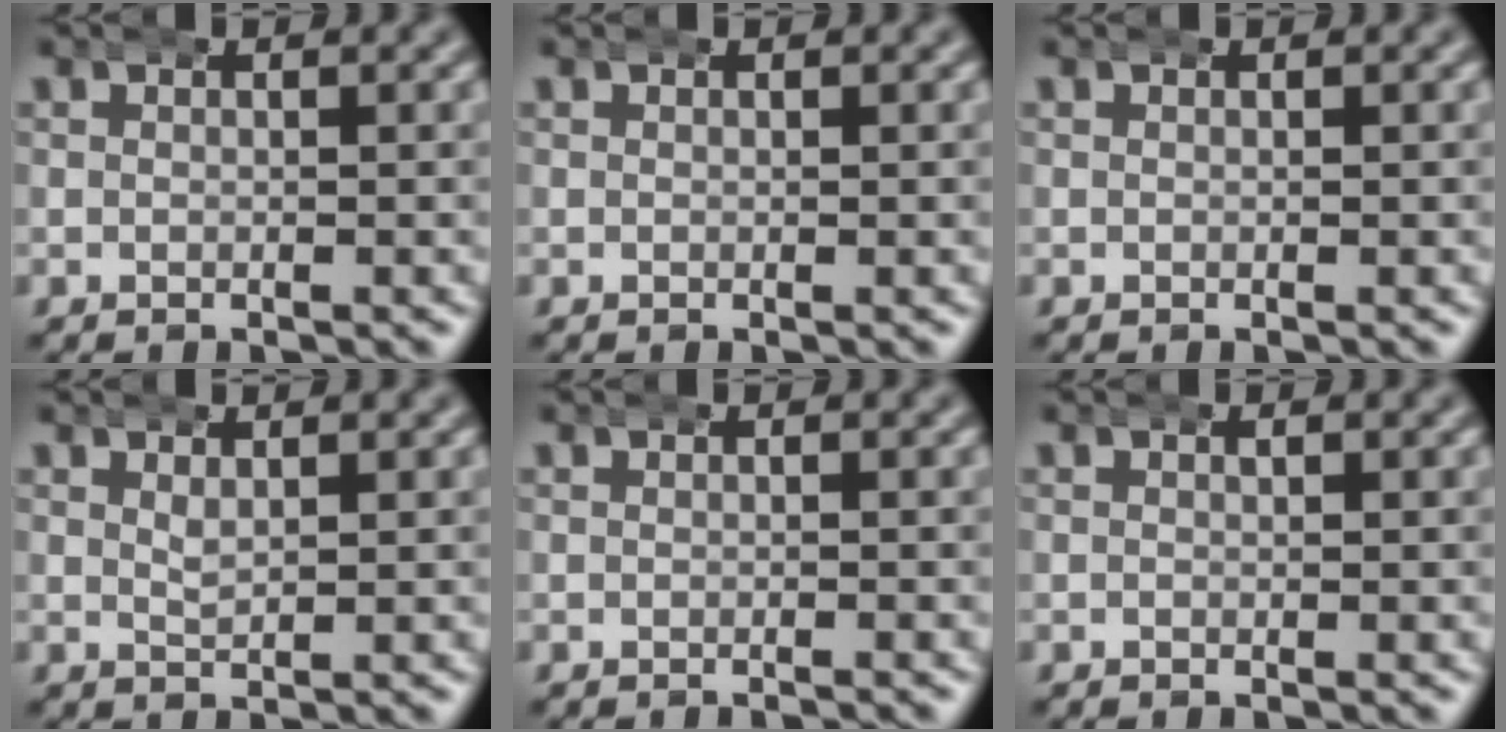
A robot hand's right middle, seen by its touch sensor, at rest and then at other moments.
{"total": 0.0}
{"total": 0.0}
{"total": 0.9, "force": [0.7, 0.2, 0.5], "torque": [-0.014, -0.012, 0.018]}
{"total": 0.5, "force": [-0.5, -0.1, 0.0], "torque": [0.002, 0.002, -0.010]}
{"total": 0.0}